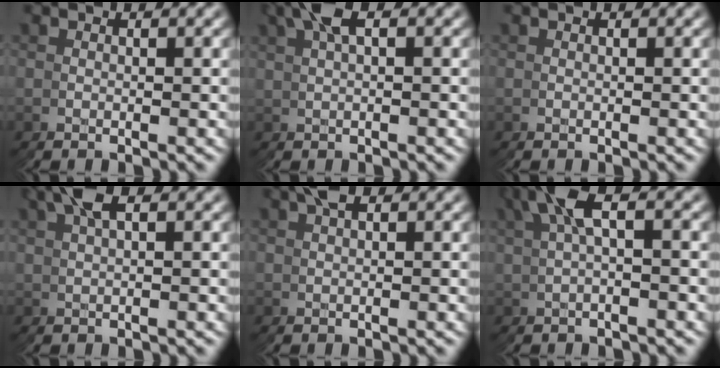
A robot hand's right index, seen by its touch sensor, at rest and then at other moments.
{"total": 2.5, "force": [1.6, 0.1, 2.0], "torque": [-0.020, 0.022, 0.022]}
{"total": 0.0}
{"total": 2.3, "force": [1.3, 0.0, 1.9], "torque": [-0.024, 0.017, 0.021]}
{"total": 2.2, "force": [1.2, 0.7, 1.7], "torque": [-0.018, 0.014, 0.018]}
{"total": 3.5, "force": [2.0, 0.8, 2.7], "torque": [-0.043, 0.020, 0.028]}